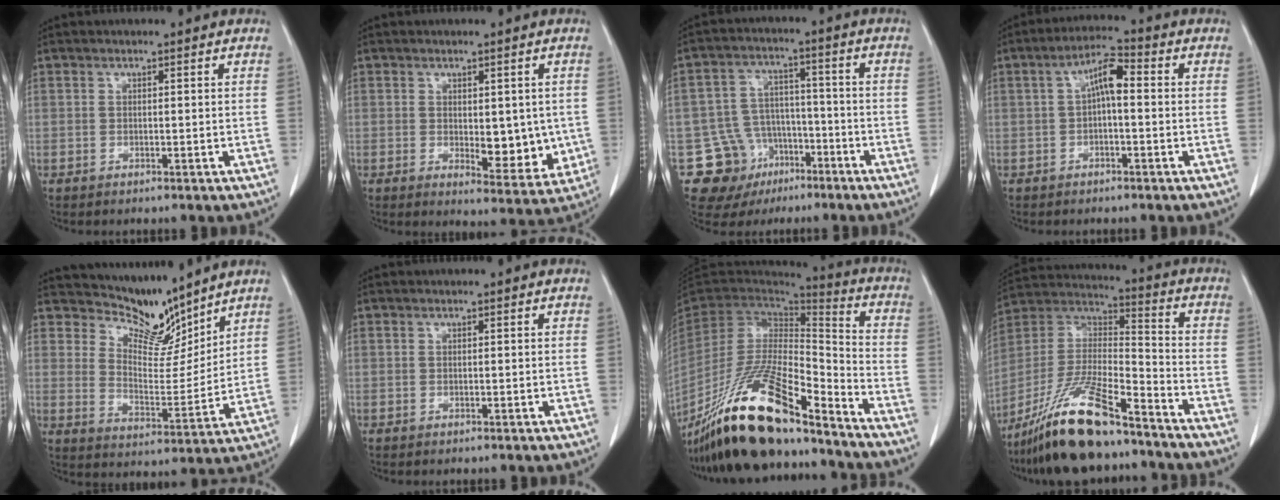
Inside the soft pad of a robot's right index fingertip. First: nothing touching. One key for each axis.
{"total": 7.4, "fx": -0.4, "fy": 3.6, "fz": 6.5, "tx": -0.067, "ty": -0.016, "tz": 0.005}
{"total": 12.4, "fx": -6.5, "fy": 10.1, "fz": 3.0, "tx": -0.052, "ty": 0.046, "tz": -0.091}
{"total": 5.4, "fx": 0.3, "fy": 1.5, "fz": 5.2, "tx": -0.094, "ty": 0.024, "tz": 0.003}
{"total": 8.0, "fx": 7.7, "fy": 1.8, "fz": 1.1, "tx": -0.021, "ty": -0.016, "tz": 0.141}
{"total": 0.0}
{"total": 23.3, "fx": -17.6, "fy": 4.4, "fz": 14.6, "tx": -0.278, "ty": -0.025, "tz": -0.320}
{"total": 18.7, "fx": -14.5, "fy": 3.2, "fz": 11.4, "tx": -0.249, "ty": -0.019, "tz": -0.270}